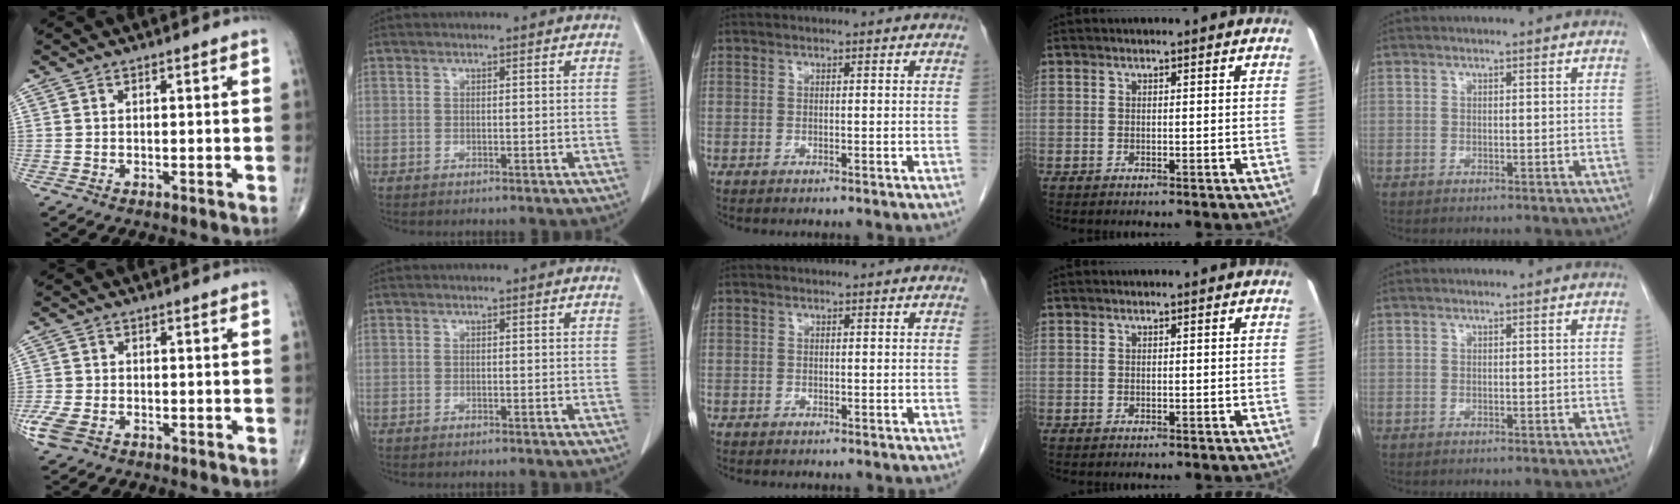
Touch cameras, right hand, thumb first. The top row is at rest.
{"thumb": {"total": 5.4, "force": [-2.5, 3.3, 3.4], "torque": [-0.089, 0.003, -0.047]}, "middle": {"total": 0.6, "force": [-0.4, 0.4, 0.0], "torque": [-0.004, 0.002, -0.006]}}